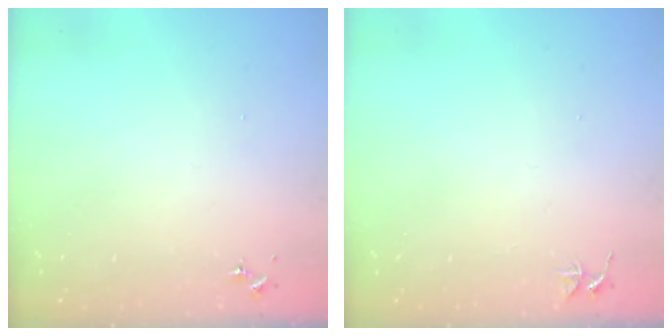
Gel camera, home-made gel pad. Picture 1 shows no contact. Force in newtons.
{"total": 3.7, "press": 3.7, "slide": 0.3}